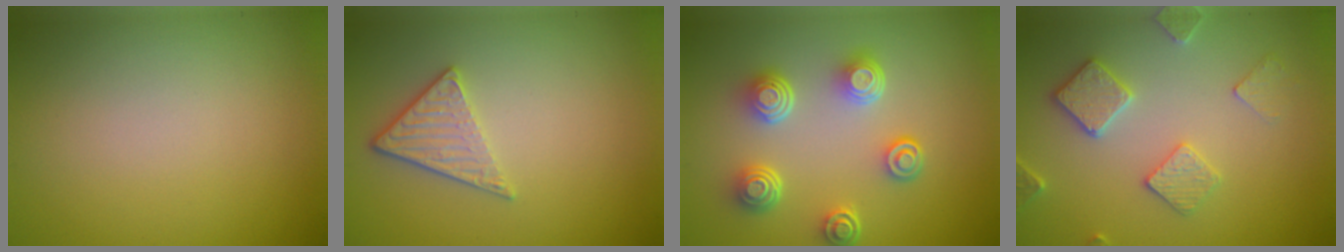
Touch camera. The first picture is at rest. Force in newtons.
{"total": 2.8, "press": 2.4, "slide": 1.3}
{"total": 4.9, "press": 3.6, "slide": 3.4}
{"total": 3.2, "press": 3.2, "slide": 0.1}